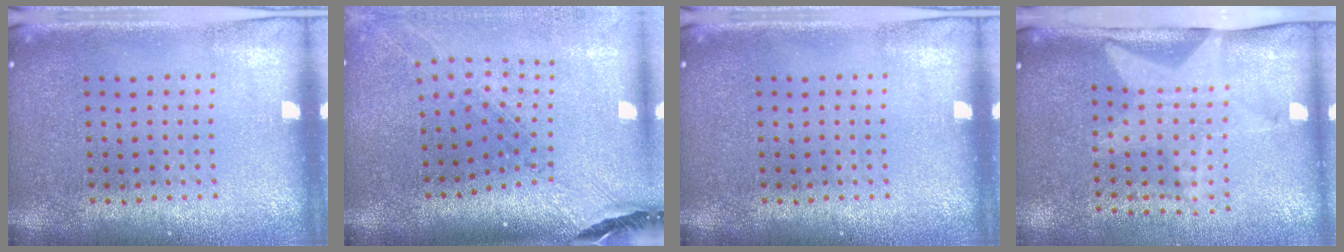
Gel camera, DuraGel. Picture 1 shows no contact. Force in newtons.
{"total": 1.8, "press": 1.6, "slide": 0.9}
{"total": 0.0}
{"total": 2.0, "press": 1.5, "slide": 1.3}